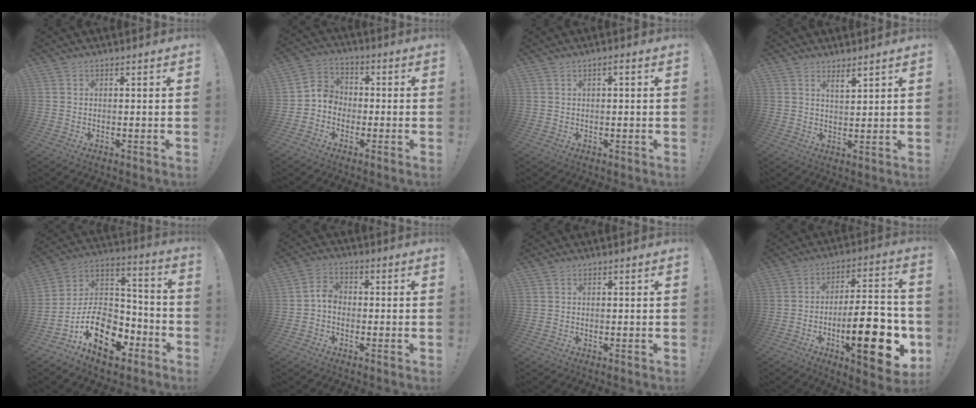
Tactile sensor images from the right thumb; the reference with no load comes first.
{"total": 6.6, "force": [-2.9, 5.5, 2.3], "torque": [-0.040, 0.030, -0.052]}
{"total": 1.1, "force": [0.0, 0.2, 1.0], "torque": [-0.022, 0.004, -0.001]}
{"total": 3.4, "force": [2.9, 0.7, 1.7], "torque": [-0.015, -0.022, 0.046]}
{"total": 17.9, "force": [-8.3, 11.6, 10.8], "torque": [-0.176, 0.047, -0.131]}
{"total": 4.9, "force": [-1.5, 3.4, 3.2], "torque": [-0.066, 0.018, -0.027]}
{"total": 0.0}
{"total": 22.1, "force": [-6.9, 7.1, 19.8], "torque": [-0.294, 0.033, -0.104]}